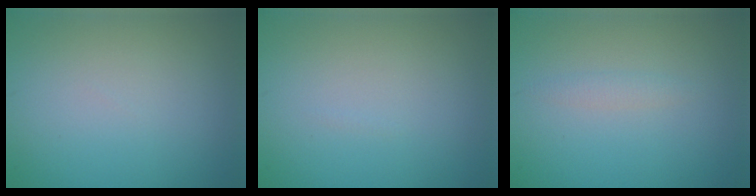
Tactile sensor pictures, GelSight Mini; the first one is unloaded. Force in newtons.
{"total": 0.0}
{"total": 0.9, "press": 0.9, "slide": 0.0}